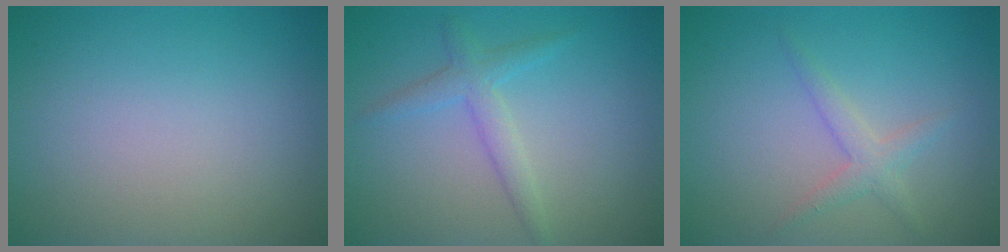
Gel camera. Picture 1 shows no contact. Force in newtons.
{"total": 2.2, "press": 2.2, "slide": 0.1}
{"total": 1.8, "press": 1.8, "slide": 0.1}